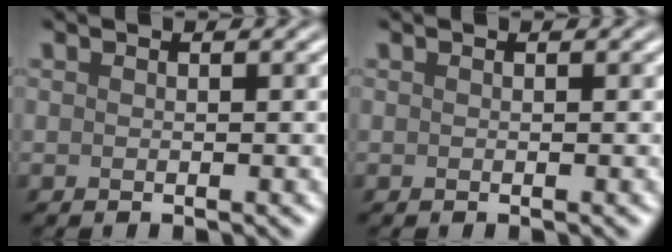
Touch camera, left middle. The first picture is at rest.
{"total": 0.0}